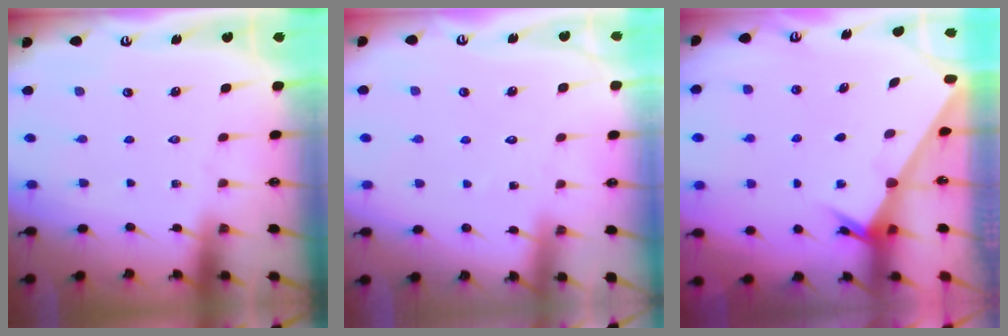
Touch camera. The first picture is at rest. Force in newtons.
{"total": 5.1, "press": 5.1, "slide": 0.4}
{"total": 2.5, "press": 2.5, "slide": 0.2}